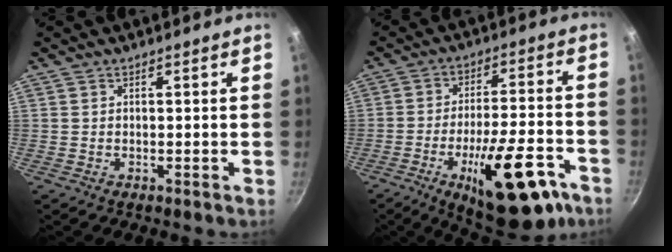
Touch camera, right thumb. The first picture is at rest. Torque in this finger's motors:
{"motor_torque": [3.15, 1.85, 1.90, -0.87, 0.61]}